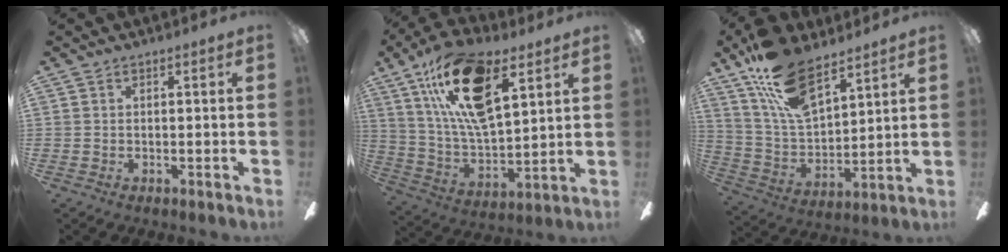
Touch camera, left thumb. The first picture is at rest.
{"total": 22.0, "force": [11.7, 9.6, 16.0], "torque": [-0.313, -0.042, 0.197]}
{"total": 17.5, "force": [11.8, 7.7, 10.4], "torque": [-0.211, -0.057, 0.216]}